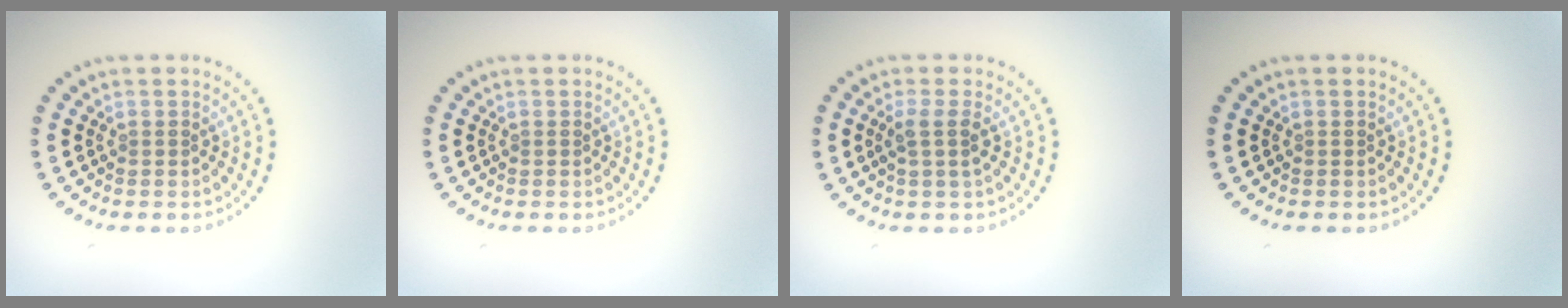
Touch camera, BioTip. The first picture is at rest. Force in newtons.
{"total": 0.0}
{"total": 1.9, "press": 1.5, "slide": 1.2}
{"total": 0.0}